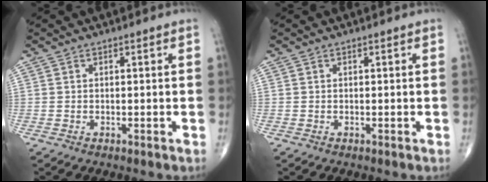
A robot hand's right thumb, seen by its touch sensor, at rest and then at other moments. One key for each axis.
{"total": 0.0}